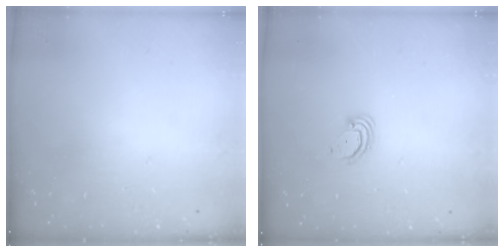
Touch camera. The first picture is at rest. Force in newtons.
{"total": 3.2, "press": 3.2, "slide": 0.2}